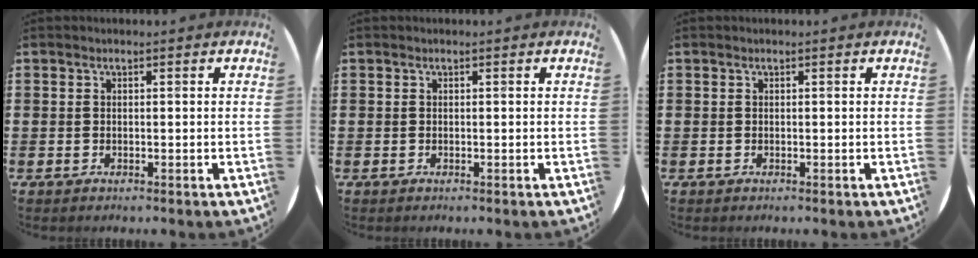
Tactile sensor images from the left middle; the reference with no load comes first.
{"total": 0.0}
{"total": 0.0}